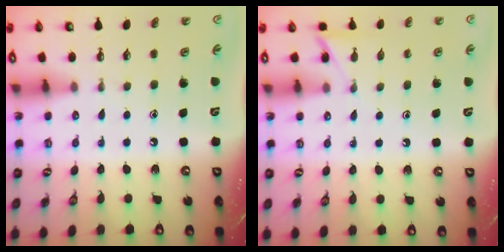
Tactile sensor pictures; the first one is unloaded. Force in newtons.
{"total": 4.5, "press": 4.5, "slide": 0.6}